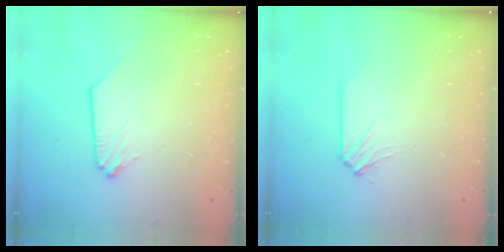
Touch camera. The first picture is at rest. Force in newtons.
{"total": 2.1, "press": 2.1, "slide": 0.4}